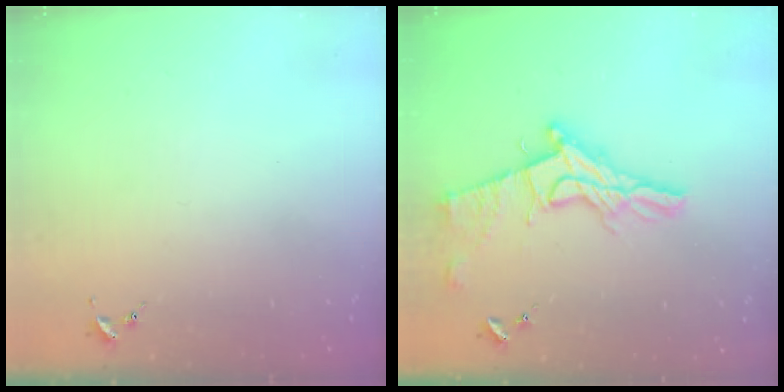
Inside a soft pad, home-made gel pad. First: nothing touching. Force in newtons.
{"total": 14.8, "press": 14.8, "slide": 1.1}